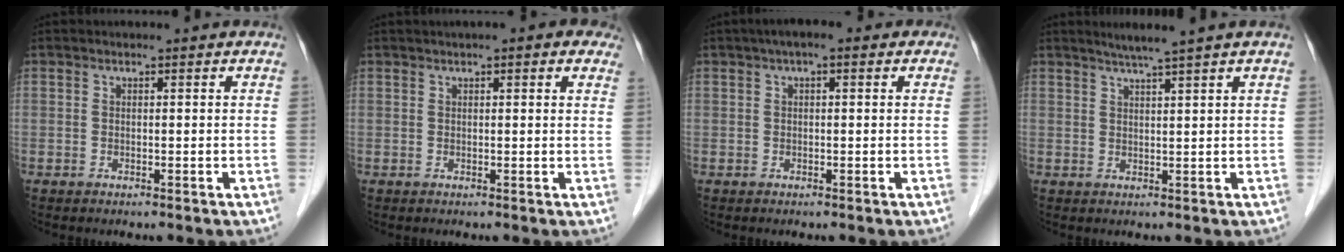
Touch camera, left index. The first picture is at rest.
{"total": 4.5, "force": [2.9, 1.0, 3.3], "torque": [-0.029, 0.022, 0.028]}
{"total": 3.2, "force": [1.4, 1.3, 2.6], "torque": [-0.041, 0.021, 0.014]}
{"total": 3.8, "force": [2.9, -1.2, 2.1], "torque": [-0.034, -0.001, 0.053]}